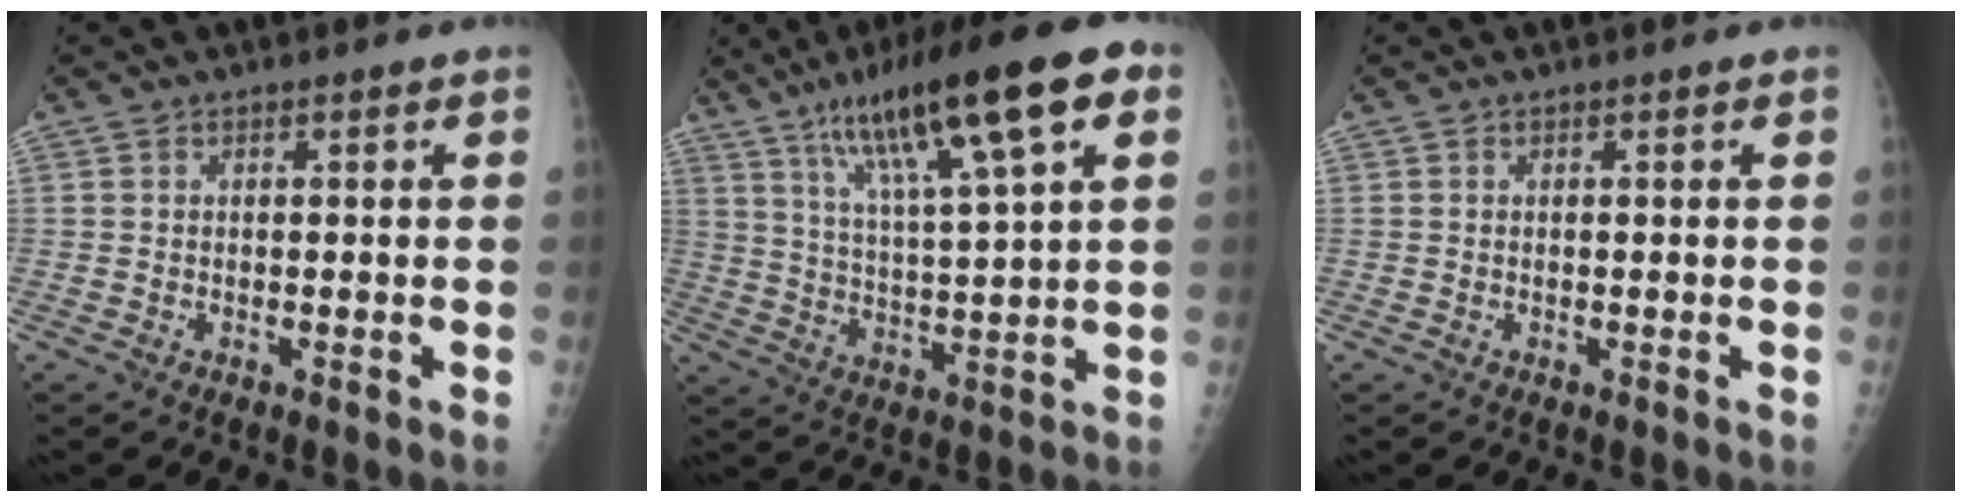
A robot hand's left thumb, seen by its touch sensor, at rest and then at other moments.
{"total": 20.1, "force": [9.8, 3.8, 17.2], "torque": [-0.271, 0.002, 0.165]}
{"total": 0.0}